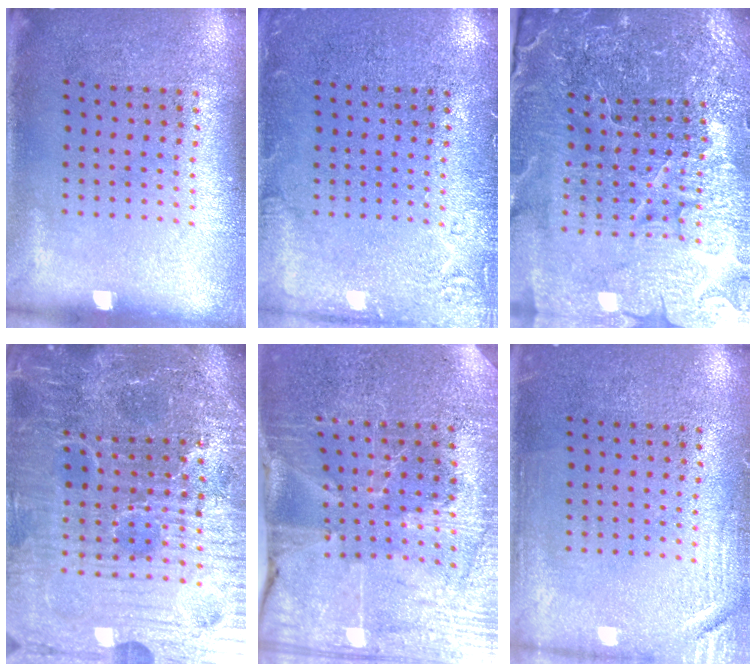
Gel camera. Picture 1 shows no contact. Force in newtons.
{"total": 2.0, "press": 2.0, "slide": 0.4}
{"total": 4.9, "press": 4.7, "slide": 1.4}
{"total": 7.1, "press": 6.4, "slide": 3.0}
{"total": 3.2, "press": 3.2, "slide": 0.2}
{"total": 2.1, "press": 2.0, "slide": 0.4}